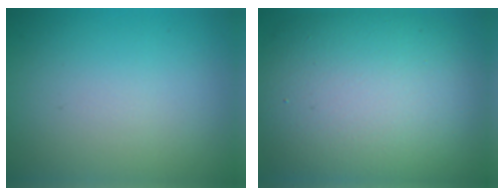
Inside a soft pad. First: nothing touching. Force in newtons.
{"total": 12.9, "press": 12.9, "slide": 1.0}